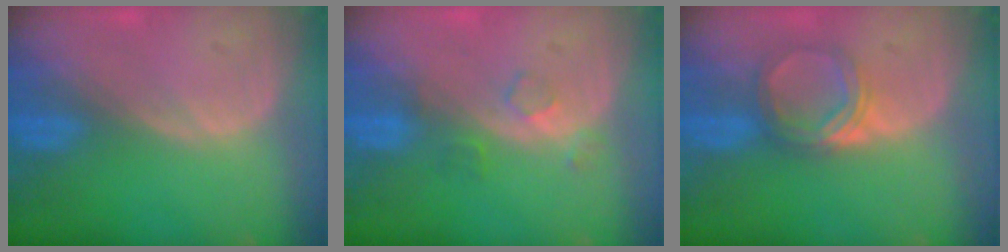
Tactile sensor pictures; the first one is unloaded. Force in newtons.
{"total": 2.5, "press": 2.5, "slide": 0.3}
{"total": 5.3, "press": 4.8, "slide": 2.3}